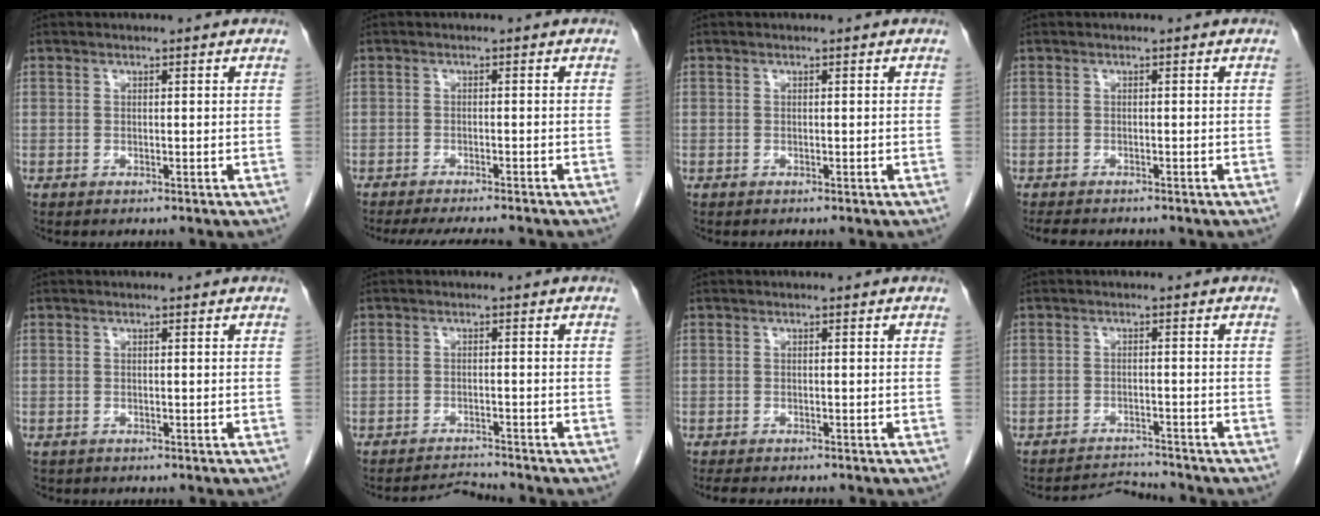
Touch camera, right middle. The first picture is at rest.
{"total": 9.3, "force": [-8.3, 1.2, 4.0], "torque": [-0.053, -0.016, -0.112]}
{"total": 0.0}
{"total": 4.3, "force": [-3.7, 1.2, 1.8], "torque": [-0.029, -0.008, -0.050]}
{"total": 0.9, "force": [-0.7, 0.6, 0.1], "torque": [-0.014, 0.001, -0.010]}
{"total": 2.7, "force": [-2.5, -0.7, -0.9], "torque": [0.013, -0.011, -0.037]}
{"total": 4.5, "force": [-3.9, 1.2, 2.0], "torque": [-0.029, -0.008, -0.052]}
{"total": 3.6, "force": [-3.3, -0.6, -1.2], "torque": [0.021, -0.006, -0.052]}